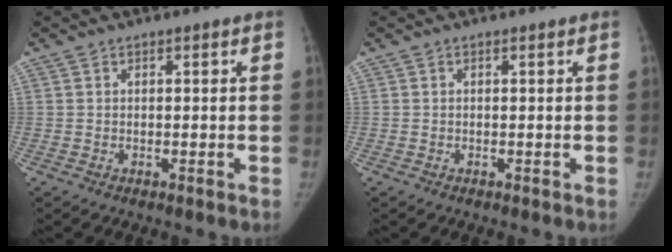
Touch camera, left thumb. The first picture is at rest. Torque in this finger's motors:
{"motor_torque": [-0.35, -0.31, -0.20, 0.63, -0.08]}